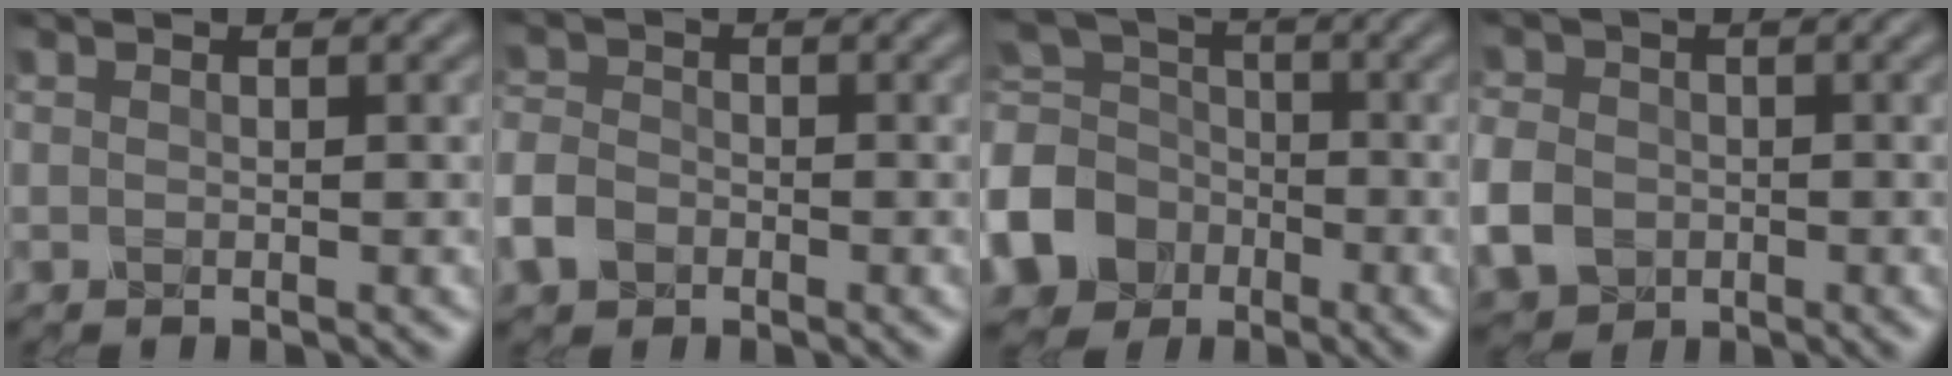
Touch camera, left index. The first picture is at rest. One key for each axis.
{"total": 3.4, "fx": -1.7, "fy": 2.5, "fz": 1.5, "tx": -0.037, "ty": -0.001, "tz": -0.044}
{"total": 10.0, "fx": -3.7, "fy": 8.5, "fz": 3.7, "tx": -0.118, "ty": -0.018, "tz": -0.091}
{"total": 5.1, "fx": -1.4, "fy": 4.3, "fz": 2.3, "tx": -0.063, "ty": -0.008, "tz": -0.036}